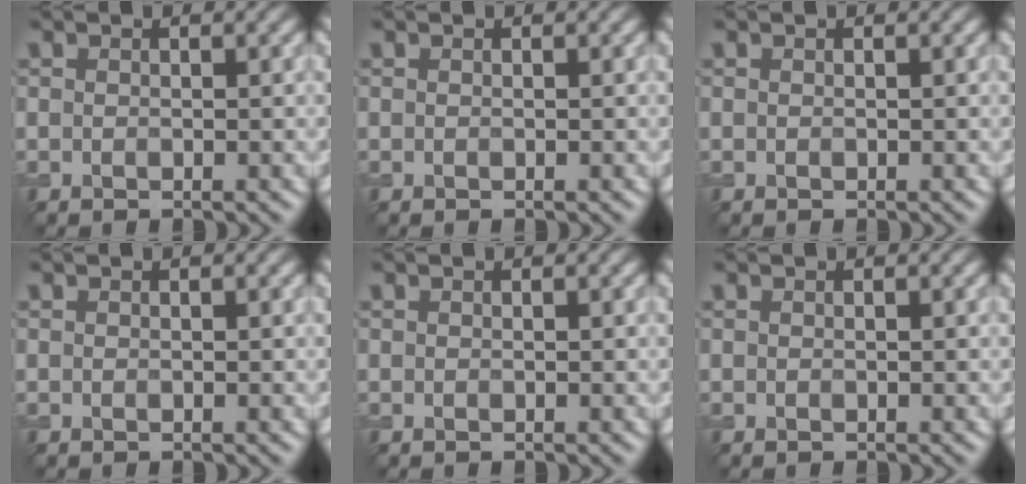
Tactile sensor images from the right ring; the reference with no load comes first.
{"total": 0.0}
{"total": 0.0}
{"total": 0.0}
{"total": 0.0}
{"total": 0.0}